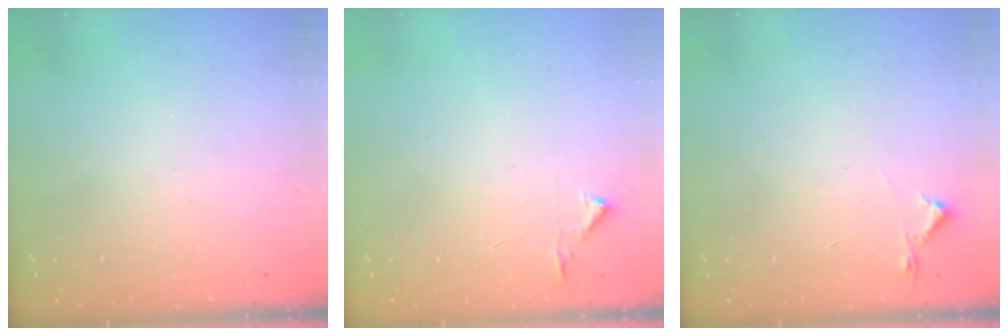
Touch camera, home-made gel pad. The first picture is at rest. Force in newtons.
{"total": 2.8, "press": 2.8, "slide": 0.3}
{"total": 2.7, "press": 2.6, "slide": 0.4}